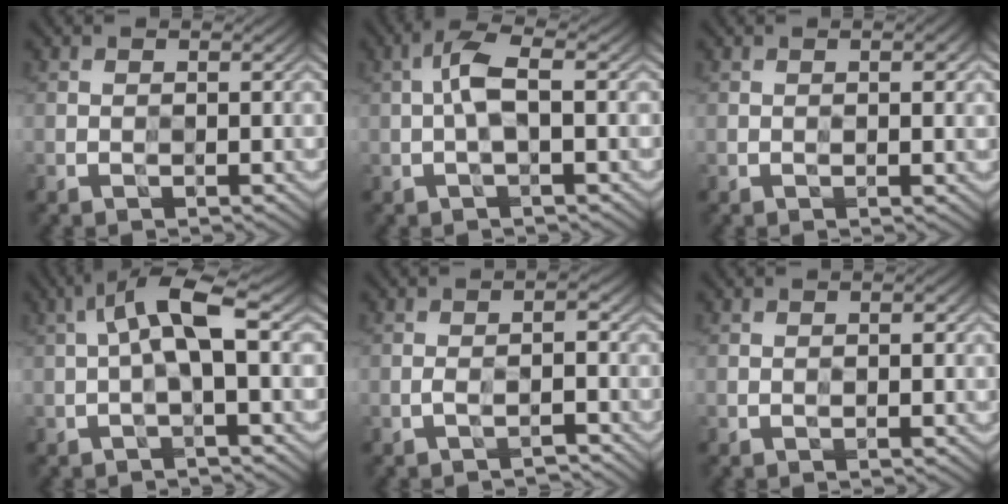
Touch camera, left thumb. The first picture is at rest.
{"total": 3.7, "force": [0.1, 0.9, 3.6], "torque": [-0.080, 0.014, -0.006]}
{"total": 1.4, "force": [0.4, 0.2, 1.3], "torque": [-0.021, 0.000, 0.006]}
{"total": 6.4, "force": [0.7, 1.5, 6.1], "torque": [-0.116, 0.025, -0.001]}
{"total": 2.0, "force": [-1.4, 0.3, 1.5], "torque": [-0.029, 0.008, -0.031]}
{"total": 1.1, "force": [0.1, 0.3, 1.0], "torque": [-0.018, 0.002, 0.001]}